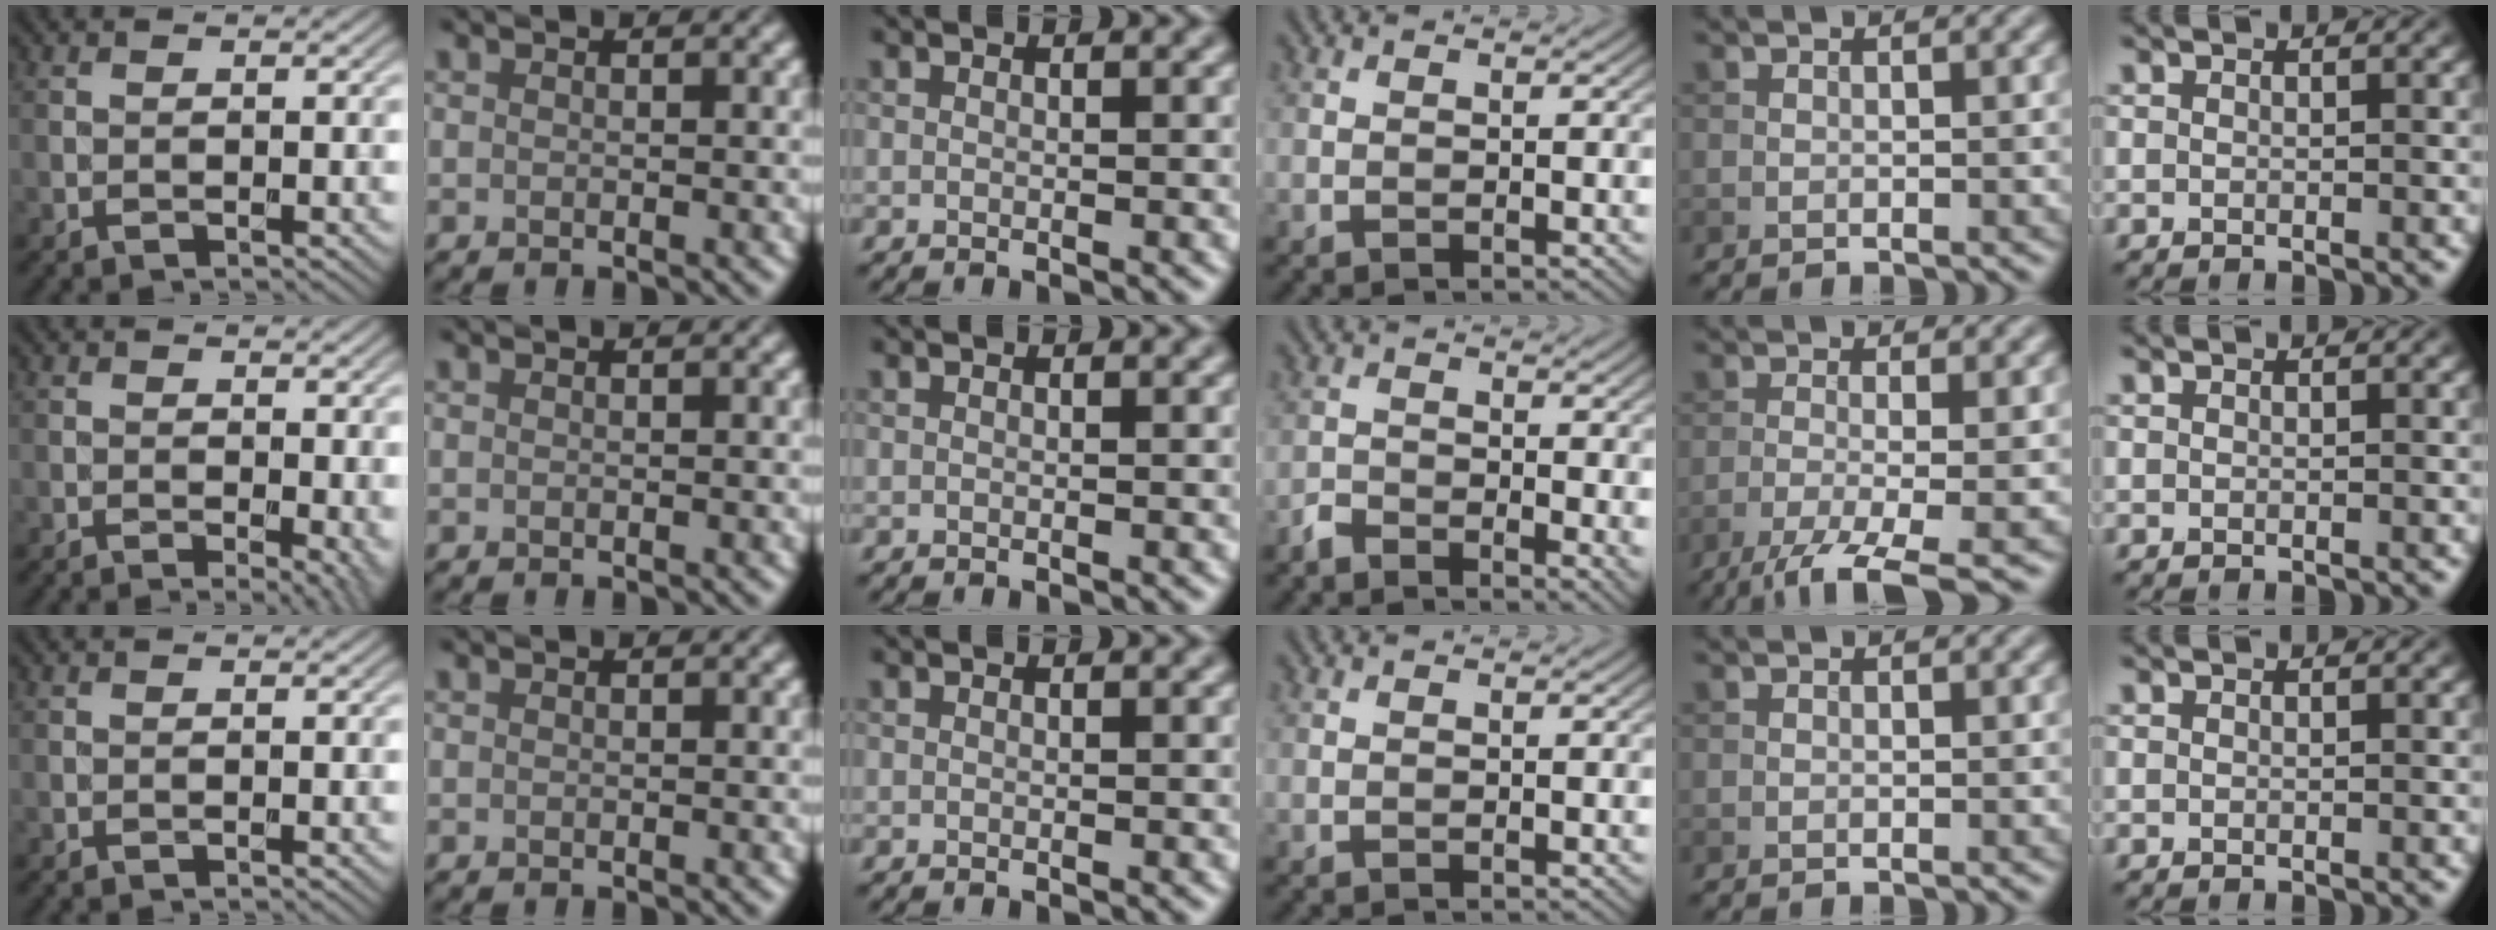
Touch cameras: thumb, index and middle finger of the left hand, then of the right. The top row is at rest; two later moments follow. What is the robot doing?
{"motion": "screw", "object": "dispenser bottle"}